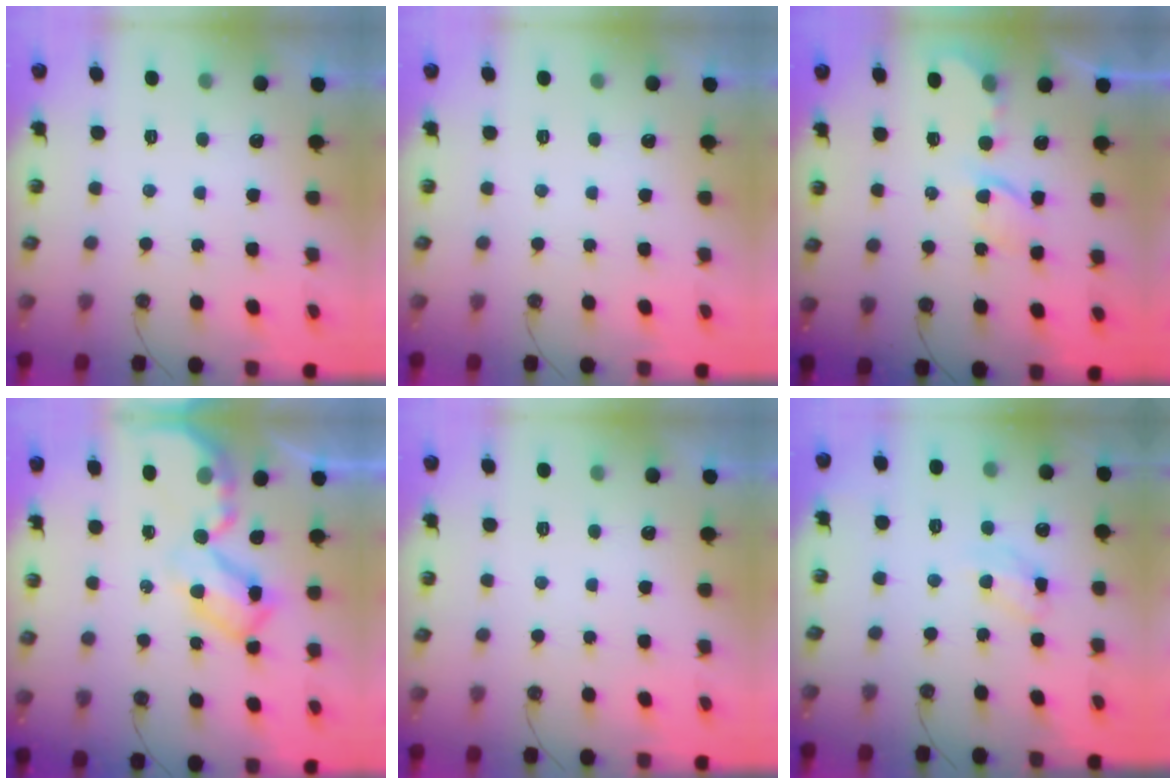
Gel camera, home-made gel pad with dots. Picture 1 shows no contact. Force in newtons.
{"total": 0.0}
{"total": 3.8, "press": 3.8, "slide": 0.5}
{"total": 9.5, "press": 9.4, "slide": 0.8}
{"total": 0.0}
{"total": 9.8, "press": 9.8, "slide": 0.7}